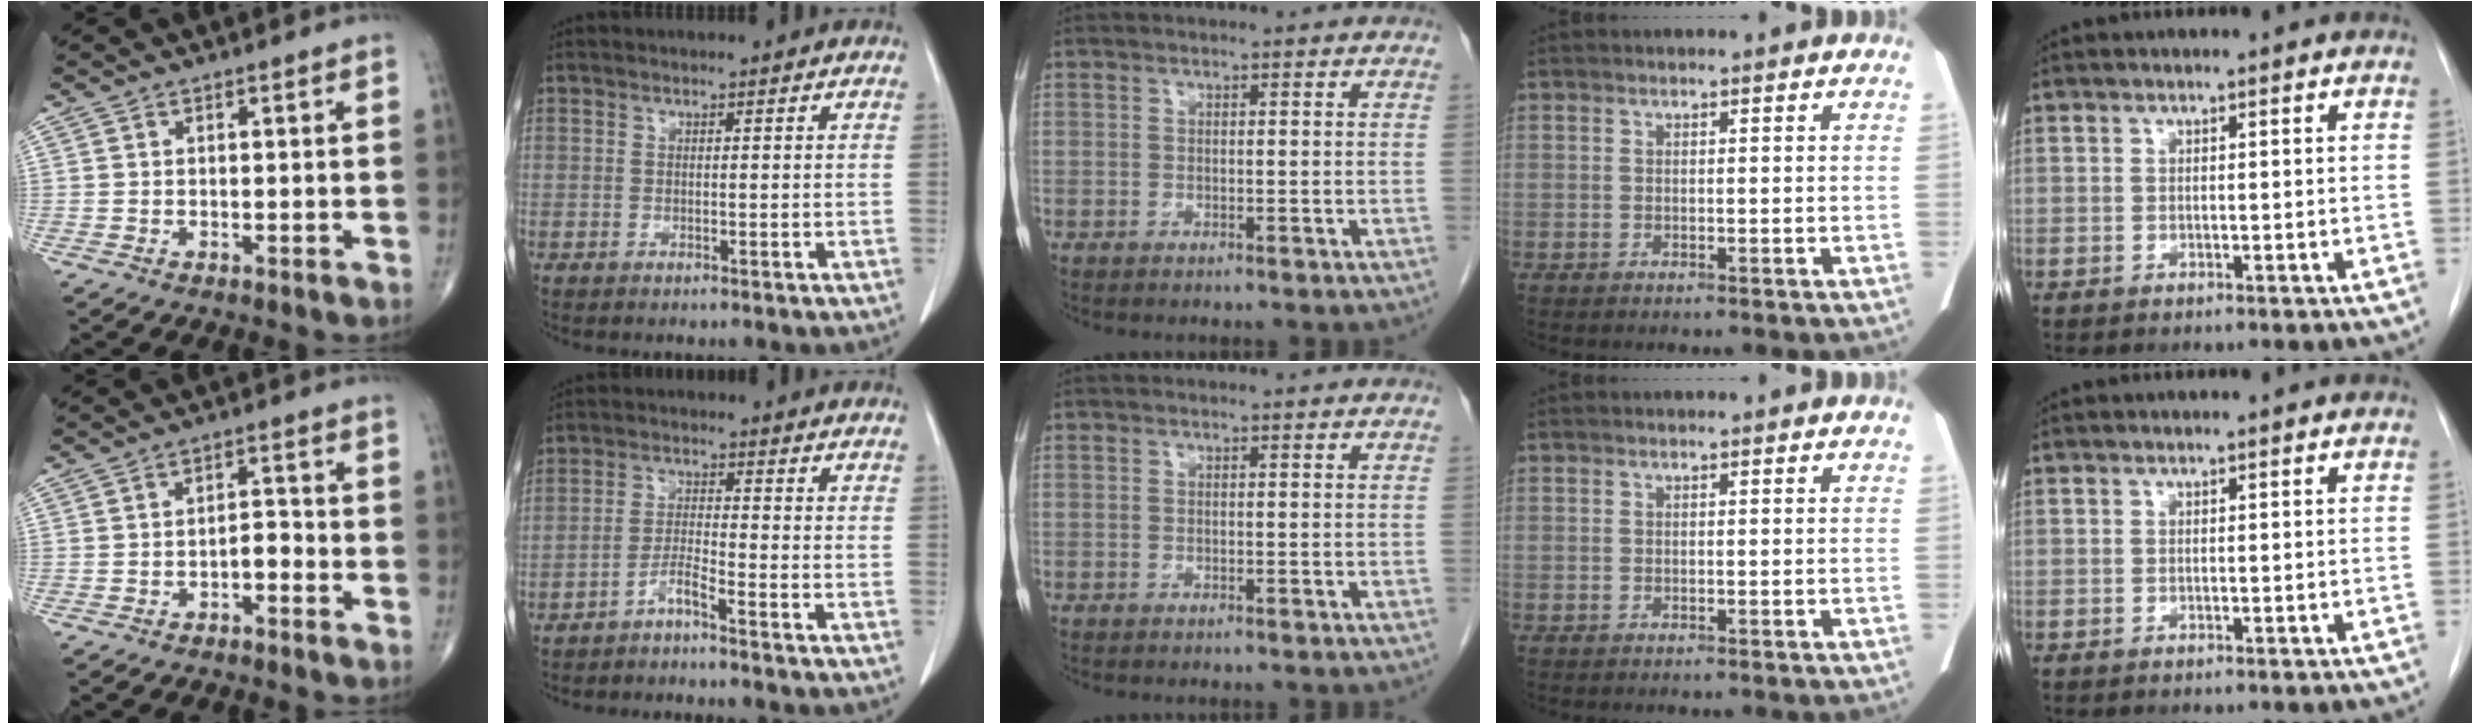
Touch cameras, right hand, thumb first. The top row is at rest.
{"thumb": {"total": 3.0, "force": [-1.8, 1.5, 1.9], "torque": [-0.018, 0.025, -0.029]}, "index": {"total": 3.0, "force": [-2.5, -0.6, 1.7], "torque": [-0.035, -0.002, -0.052]}}